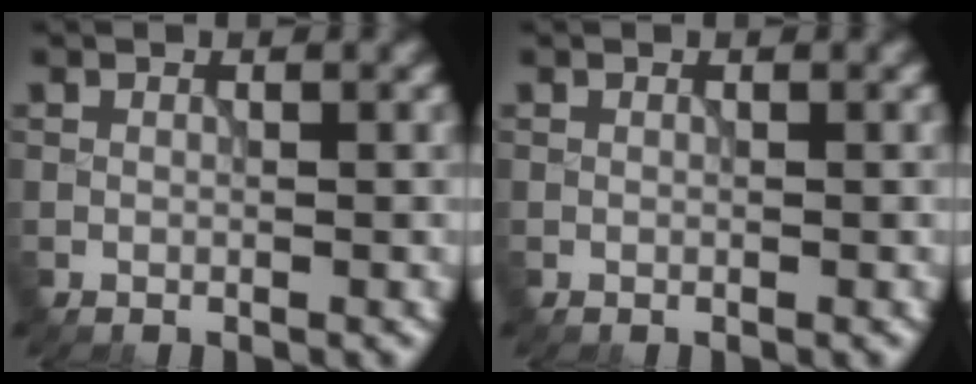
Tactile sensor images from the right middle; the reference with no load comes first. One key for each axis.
{"total": 0.0}